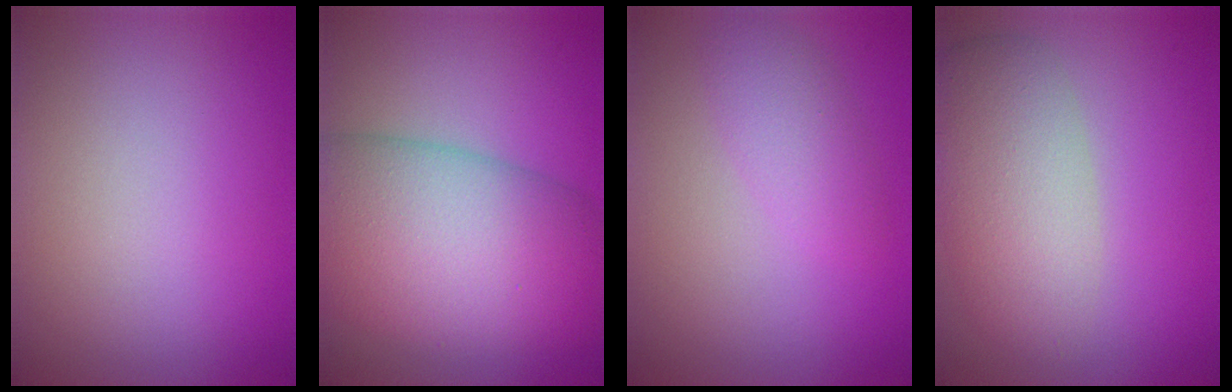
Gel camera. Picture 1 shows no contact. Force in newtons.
{"total": 12.2, "press": 12.2, "slide": 0.3}
{"total": 2.5, "press": 2.5, "slide": 0.0}
{"total": 5.7, "press": 5.7, "slide": 0.2}